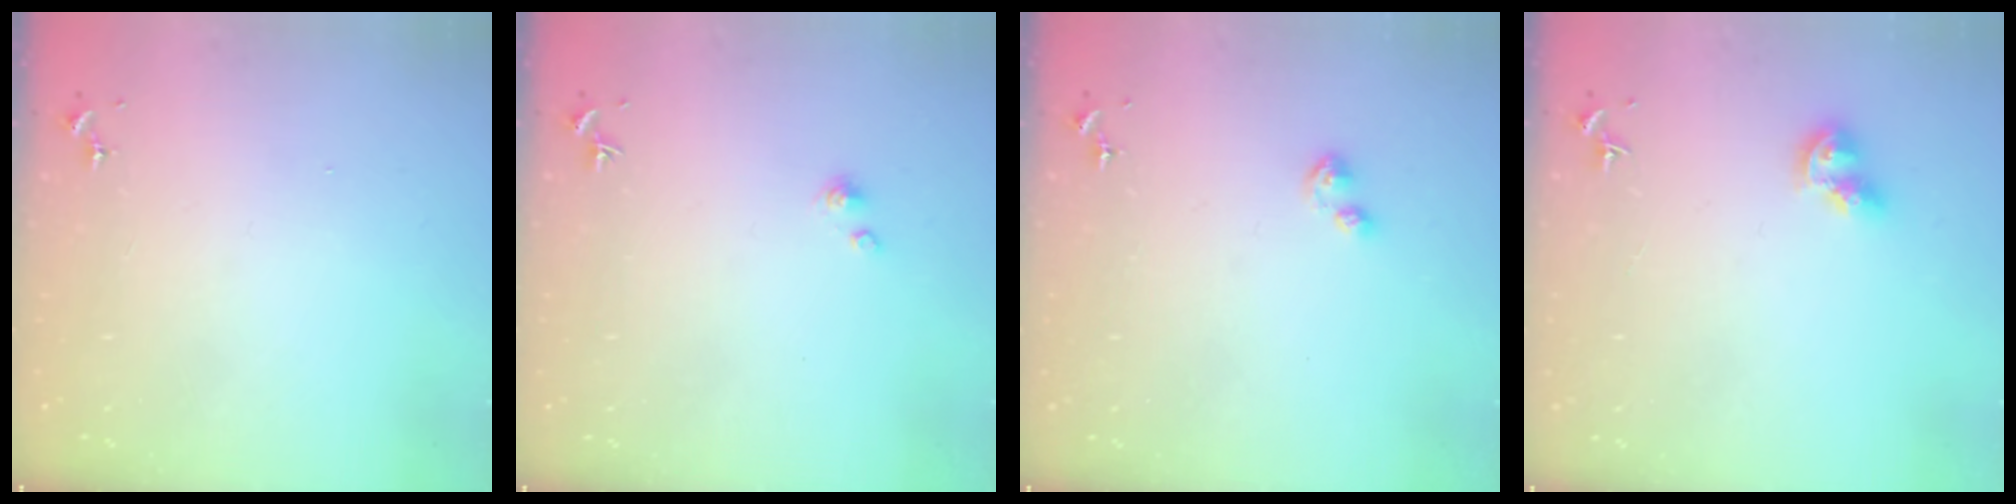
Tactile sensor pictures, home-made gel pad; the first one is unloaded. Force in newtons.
{"total": 2.1, "press": 2.1, "slide": 0.2}
{"total": 4.4, "press": 4.4, "slide": 0.4}
{"total": 8.6, "press": 8.6, "slide": 0.9}